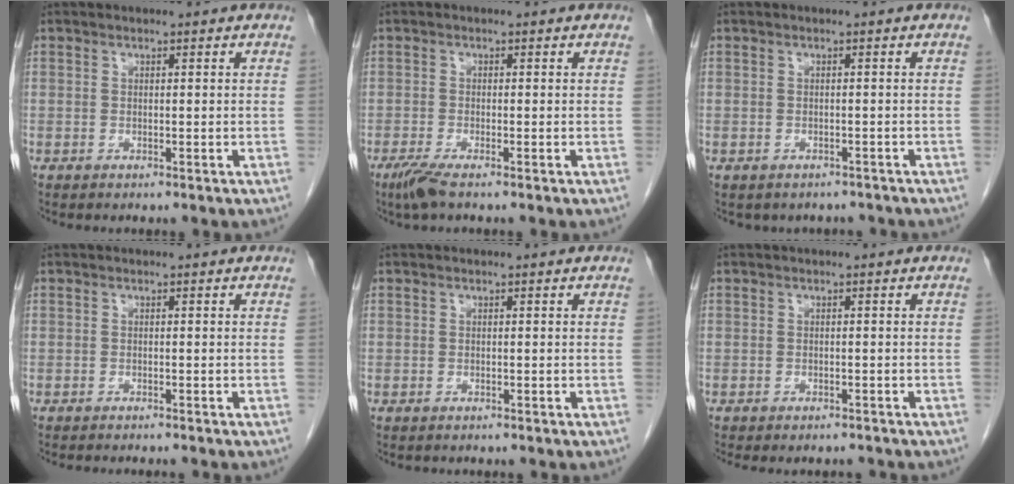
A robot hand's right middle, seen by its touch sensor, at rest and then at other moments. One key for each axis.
{"total": 2.7, "fx": -1.9, "fy": 0.1, "fz": 1.9, "tx": -0.046, "ty": -0.008, "tz": -0.042}
{"total": 4.2, "fx": -3.6, "fy": 2.2, "fz": 0.4, "tx": -0.003, "ty": 0.012, "tz": -0.040}
{"total": 3.9, "fx": -3.6, "fy": 0.4, "fz": 1.6, "tx": -0.012, "ty": -0.004, "tz": -0.046}
{"total": 0.7, "fx": -0.7, "fy": 0.2, "fz": 0.2, "tx": -0.012, "ty": -0.002, "tz": -0.010}
{"total": 2.1, "fx": -1.9, "fy": 0.9, "fz": 0.2, "tx": -0.004, "ty": 0.001, "tz": -0.026}